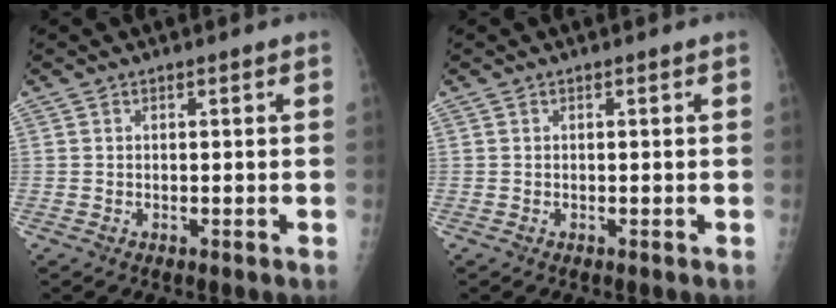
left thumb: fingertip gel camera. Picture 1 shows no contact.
{"total": 0.0}